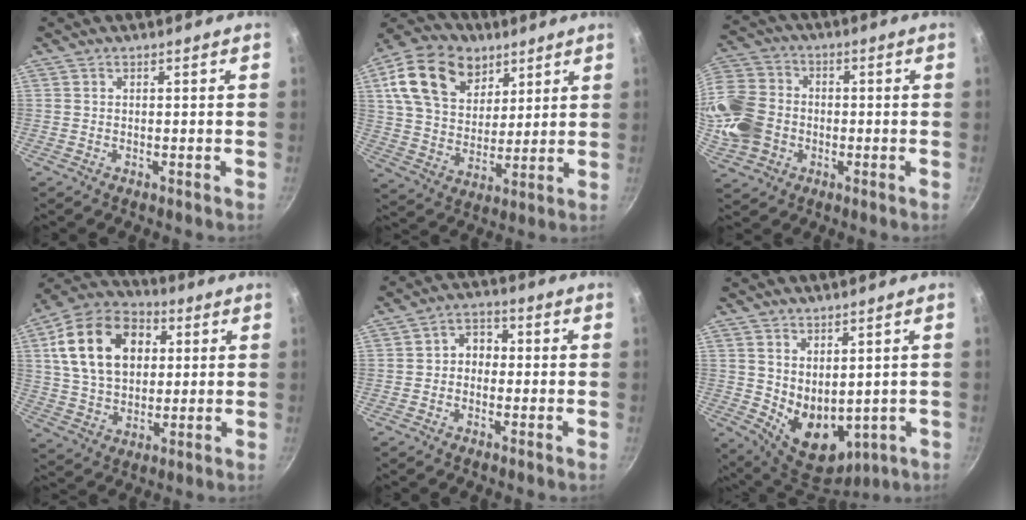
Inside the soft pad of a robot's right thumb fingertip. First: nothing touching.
{"total": 19.1, "force": [8.9, 13.3, 10.5], "torque": [-0.163, -0.019, 0.154]}
{"total": 17.5, "force": [-2.3, 14.4, 9.7], "torque": [-0.210, 0.032, -0.049]}
{"total": 19.2, "force": [4.7, 13.4, 12.9], "torque": [-0.205, 0.011, 0.074]}
{"total": 4.6, "force": [-0.4, 3.7, 2.6], "torque": [-0.010, 0.016, -0.017]}
{"total": 10.5, "force": [2.1, 7.0, 7.5], "torque": [-0.095, -0.039, 0.063]}